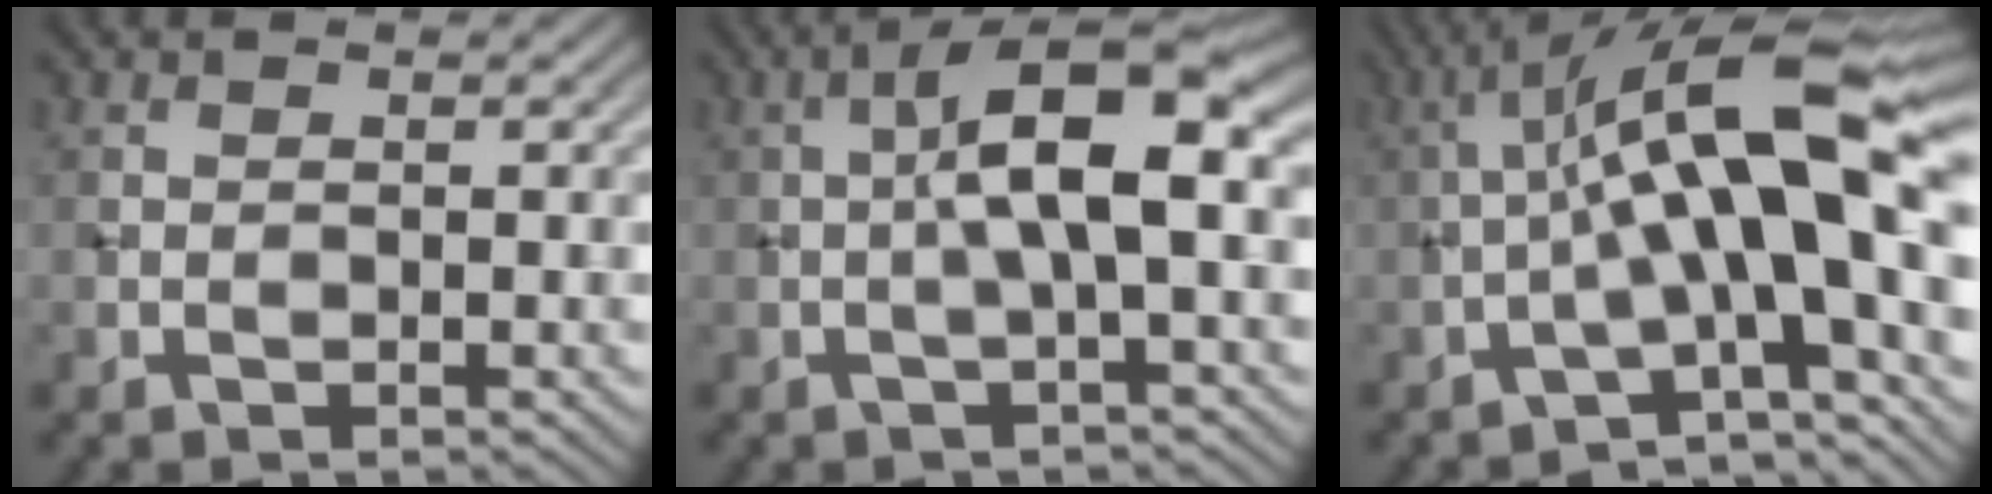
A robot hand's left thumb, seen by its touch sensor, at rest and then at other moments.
{"total": 8.3, "force": [0.1, 1.9, 8.1], "torque": [-0.134, 0.025, -0.009]}
{"total": 14.9, "force": [-1.1, 3.7, 14.4], "torque": [-0.210, 0.033, -0.027]}